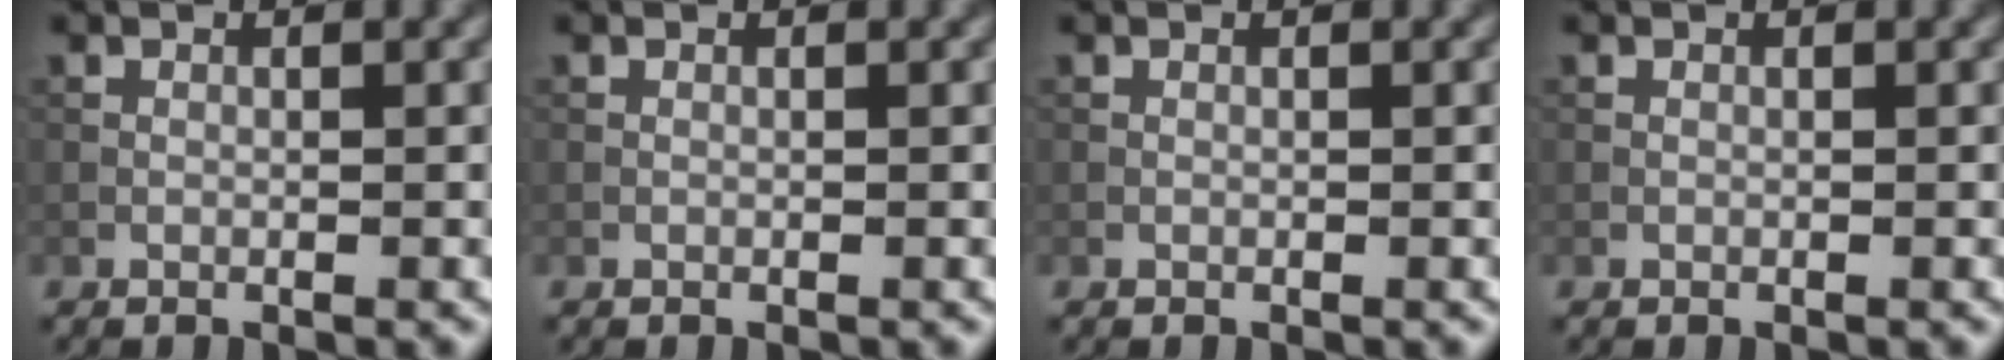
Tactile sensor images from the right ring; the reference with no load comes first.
{"total": 0.0}
{"total": 0.0}
{"total": 0.0}